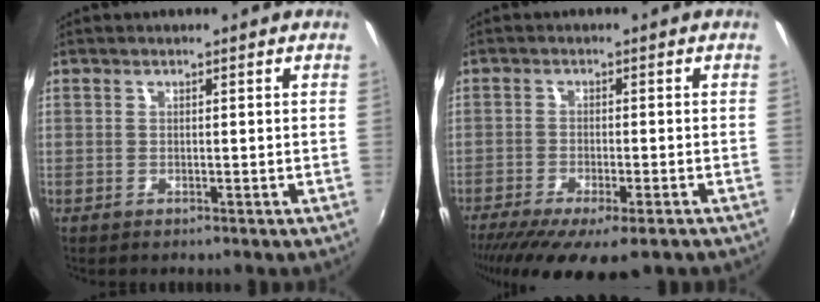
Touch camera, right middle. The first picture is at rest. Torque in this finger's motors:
{"motor_torque": [1.14, -1.00, 0.67, 0.21]}